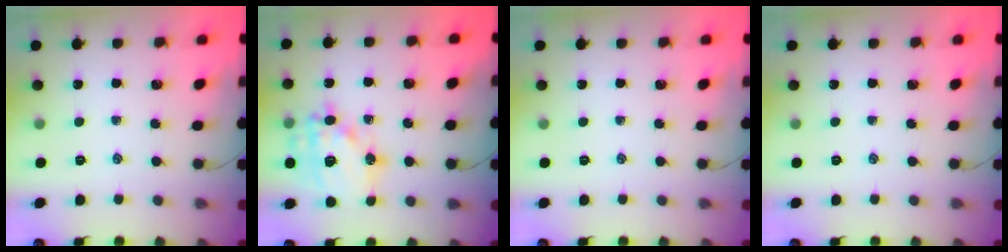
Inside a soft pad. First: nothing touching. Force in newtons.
{"total": 17.4, "press": 17.3, "slide": 2.5}
{"total": 0.0}
{"total": 0.0}